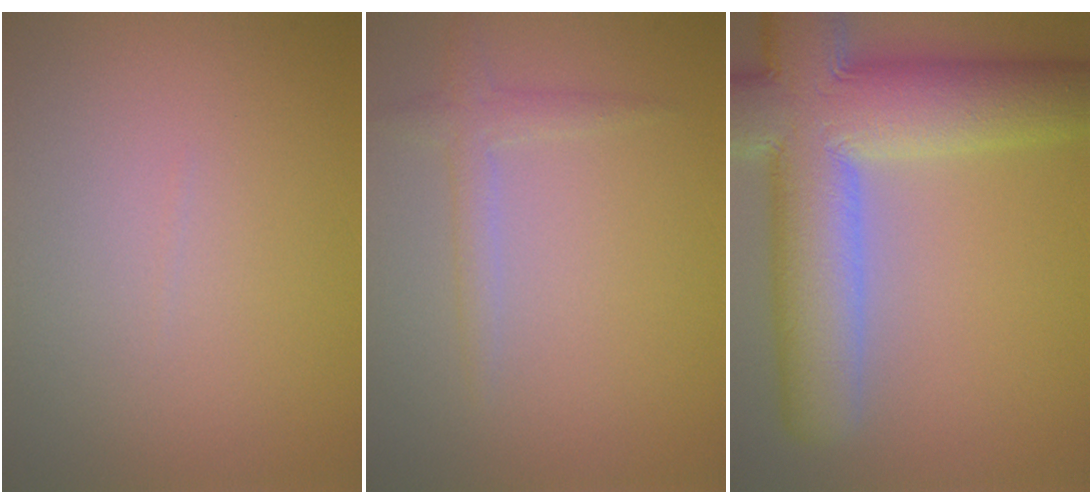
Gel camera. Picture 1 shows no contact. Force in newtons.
{"total": 1.7, "press": 1.7, "slide": 0.1}
{"total": 13.3, "press": 13.2, "slide": 1.0}